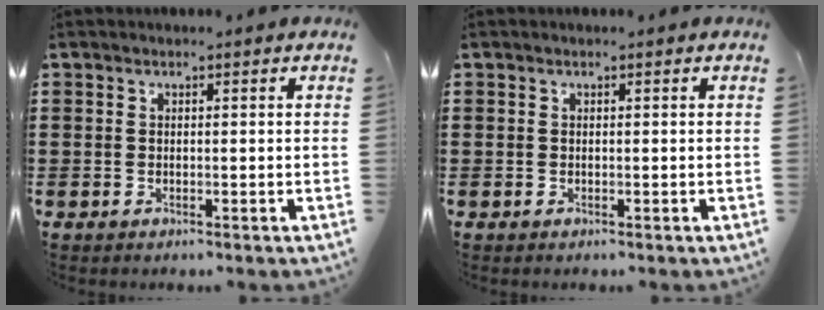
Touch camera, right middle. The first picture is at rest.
{"total": 0.0}